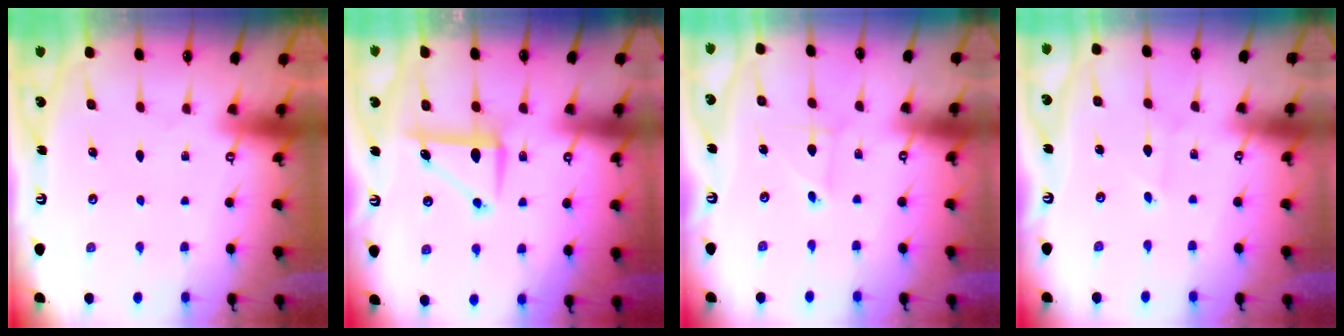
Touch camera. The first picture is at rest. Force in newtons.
{"total": 8.1, "press": 8.1, "slide": 0.5}
{"total": 1.9, "press": 1.9, "slide": 0.2}
{"total": 1.6, "press": 1.6, "slide": 0.2}